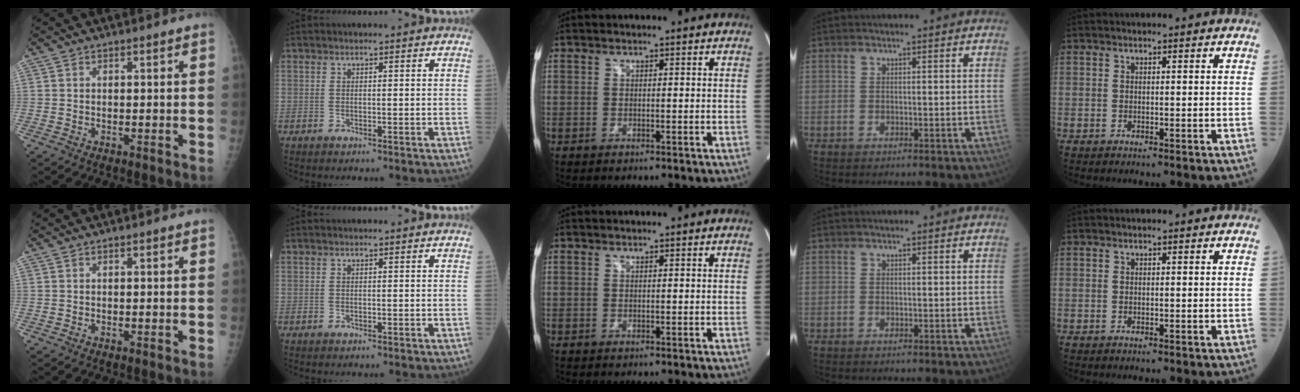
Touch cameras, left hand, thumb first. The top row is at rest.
{}